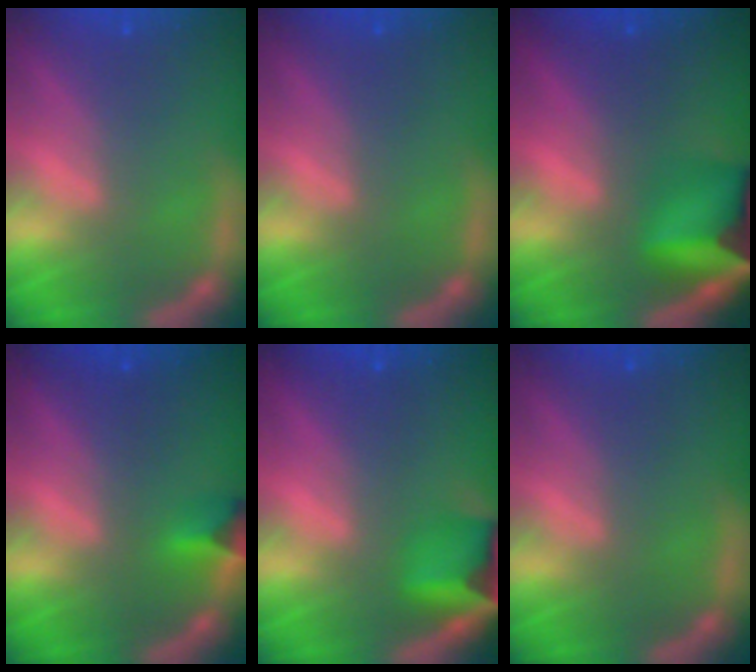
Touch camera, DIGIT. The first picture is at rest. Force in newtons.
{"total": 0.0}
{"total": 8.1}
{"total": 1.9}
{"total": 4.9}
{"total": 0.0}